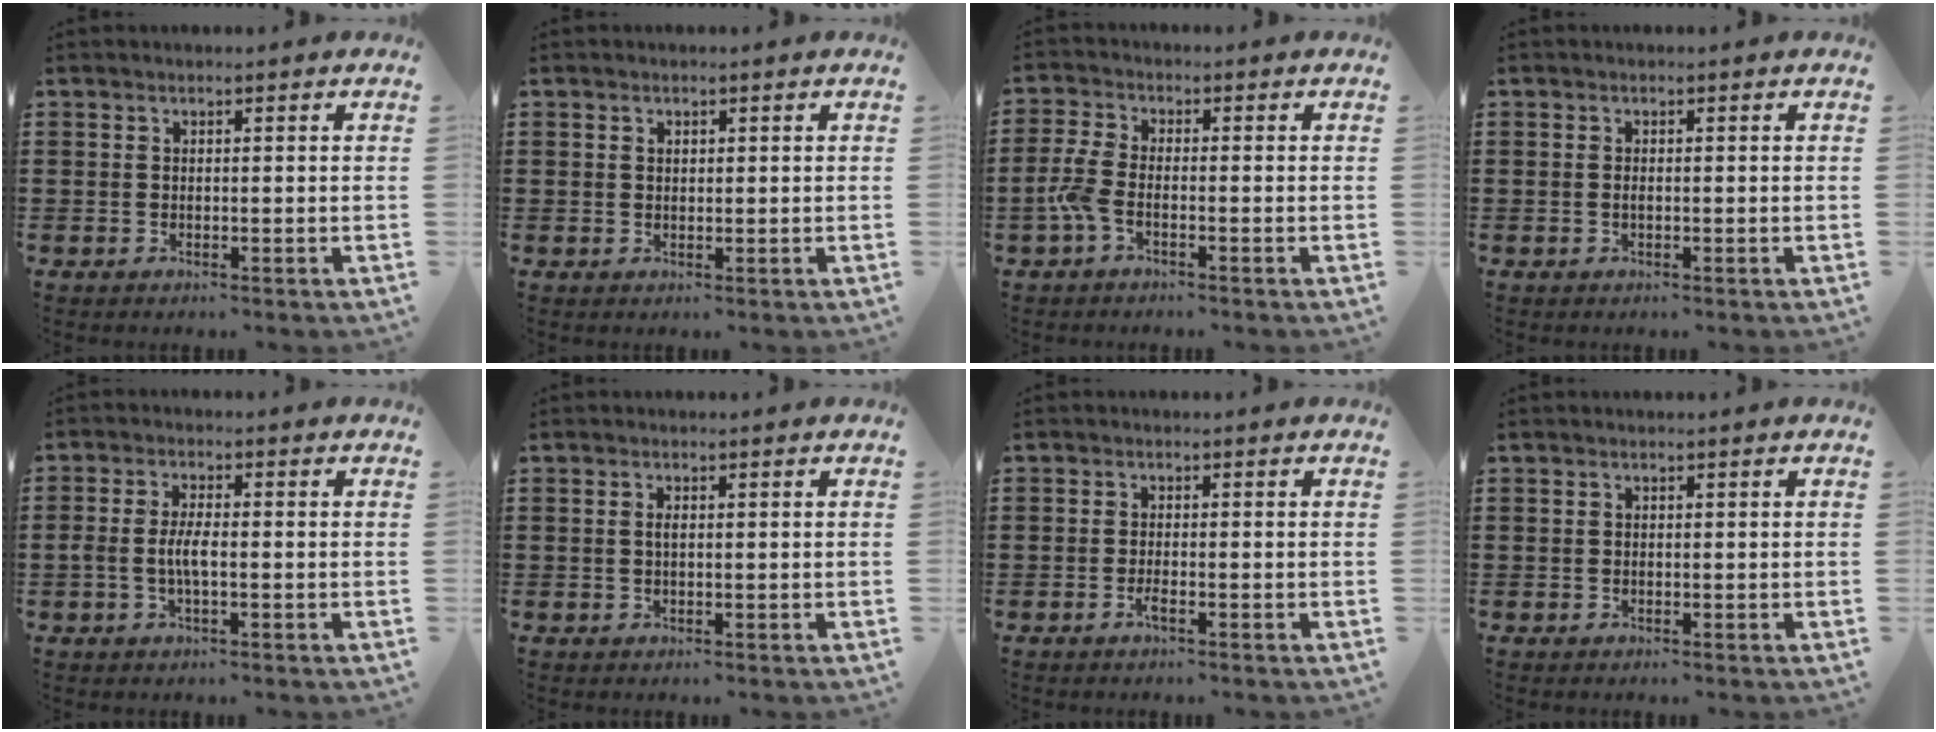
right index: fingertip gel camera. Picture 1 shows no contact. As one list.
[{"total": 0.7, "force": [0.5, 0.4, 0.4], "torque": [-0.007, 0.004, 0.012]}, {"total": 4.1, "force": [-1.9, 1.3, 3.4], "torque": [-0.094, -0.009, -0.042]}, {"total": 0.6, "force": [-0.1, 0.2, 0.5], "torque": [-0.013, -0.002, -0.001]}, {"total": 3.6, "force": [-0.8, 1.0, 3.3], "torque": [-0.082, -0.005, -0.023]}, {"total": 1.0, "force": [0.2, 0.2, 0.9], "torque": [-0.017, 0.001, 0.005]}, {"total": 1.7, "force": [-1.0, 0.1, 1.3], "torque": [-0.032, -0.007, -0.019]}, {"total": 0.0}]